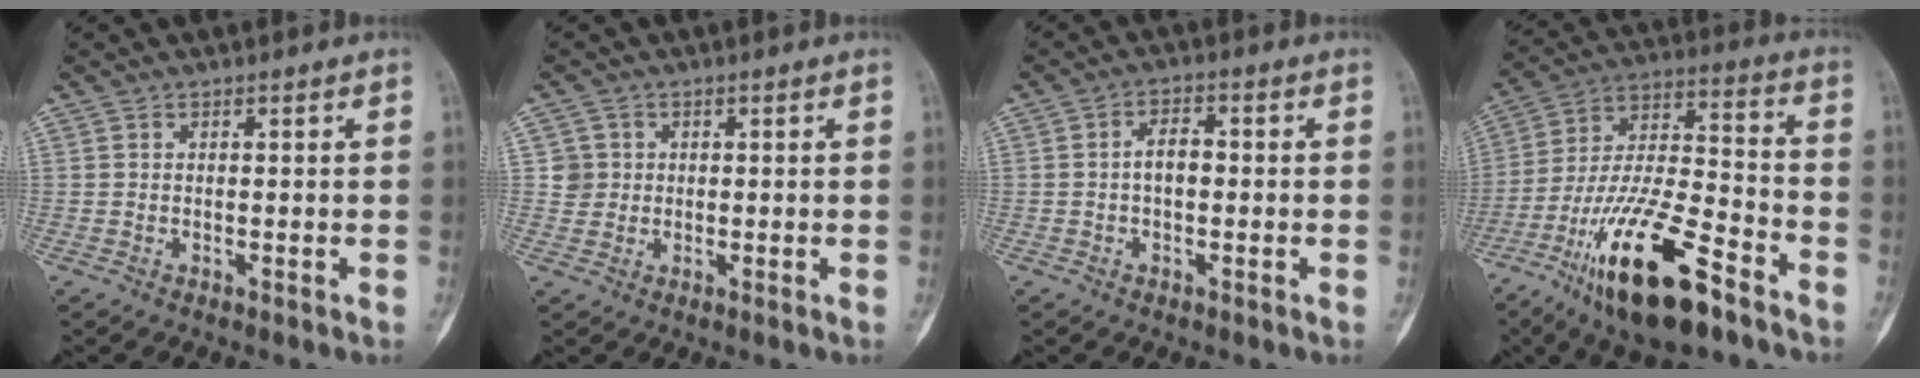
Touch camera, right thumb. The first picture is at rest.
{"total": 3.0, "force": [0.7, 2.9, 0.0], "torque": [0.025, 0.002, 0.009]}
{"total": 4.0, "force": [-0.1, 2.3, 3.2], "torque": [-0.049, 0.014, -0.006]}
{"total": 21.9, "force": [-12.8, 6.9, 16.4], "torque": [-0.315, 0.063, -0.229]}